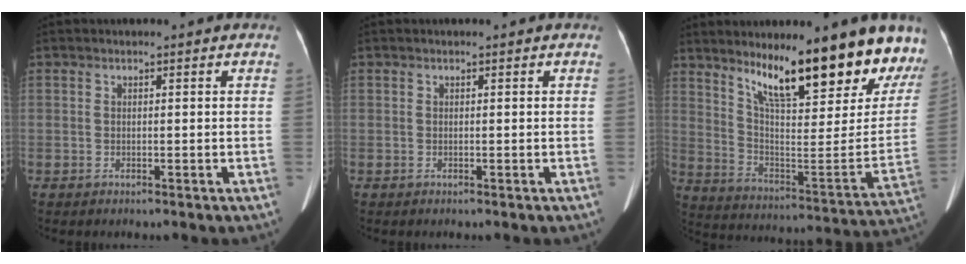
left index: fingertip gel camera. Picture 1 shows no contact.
{"total": 0.0}
{"total": 22.4, "force": [17.0, 3.3, 14.2], "torque": [-0.209, -0.067, 0.249]}